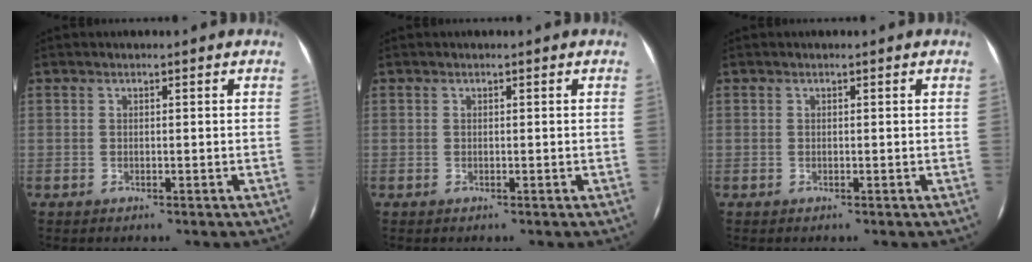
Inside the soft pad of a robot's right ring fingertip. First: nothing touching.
{"total": 0.0}
{"total": 0.0}